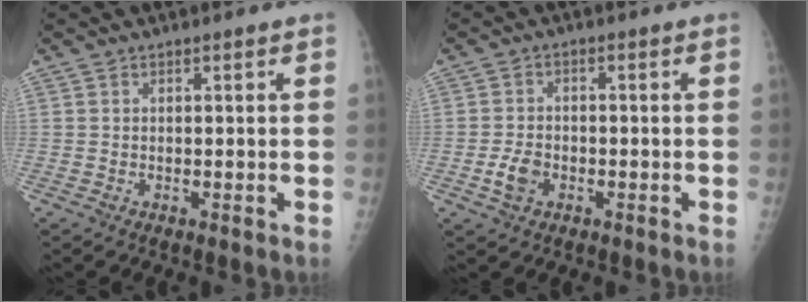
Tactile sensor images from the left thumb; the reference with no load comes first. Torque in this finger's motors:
{"motor_torque": [0.02, 0.32, 0.04, -0.06, 0.00]}